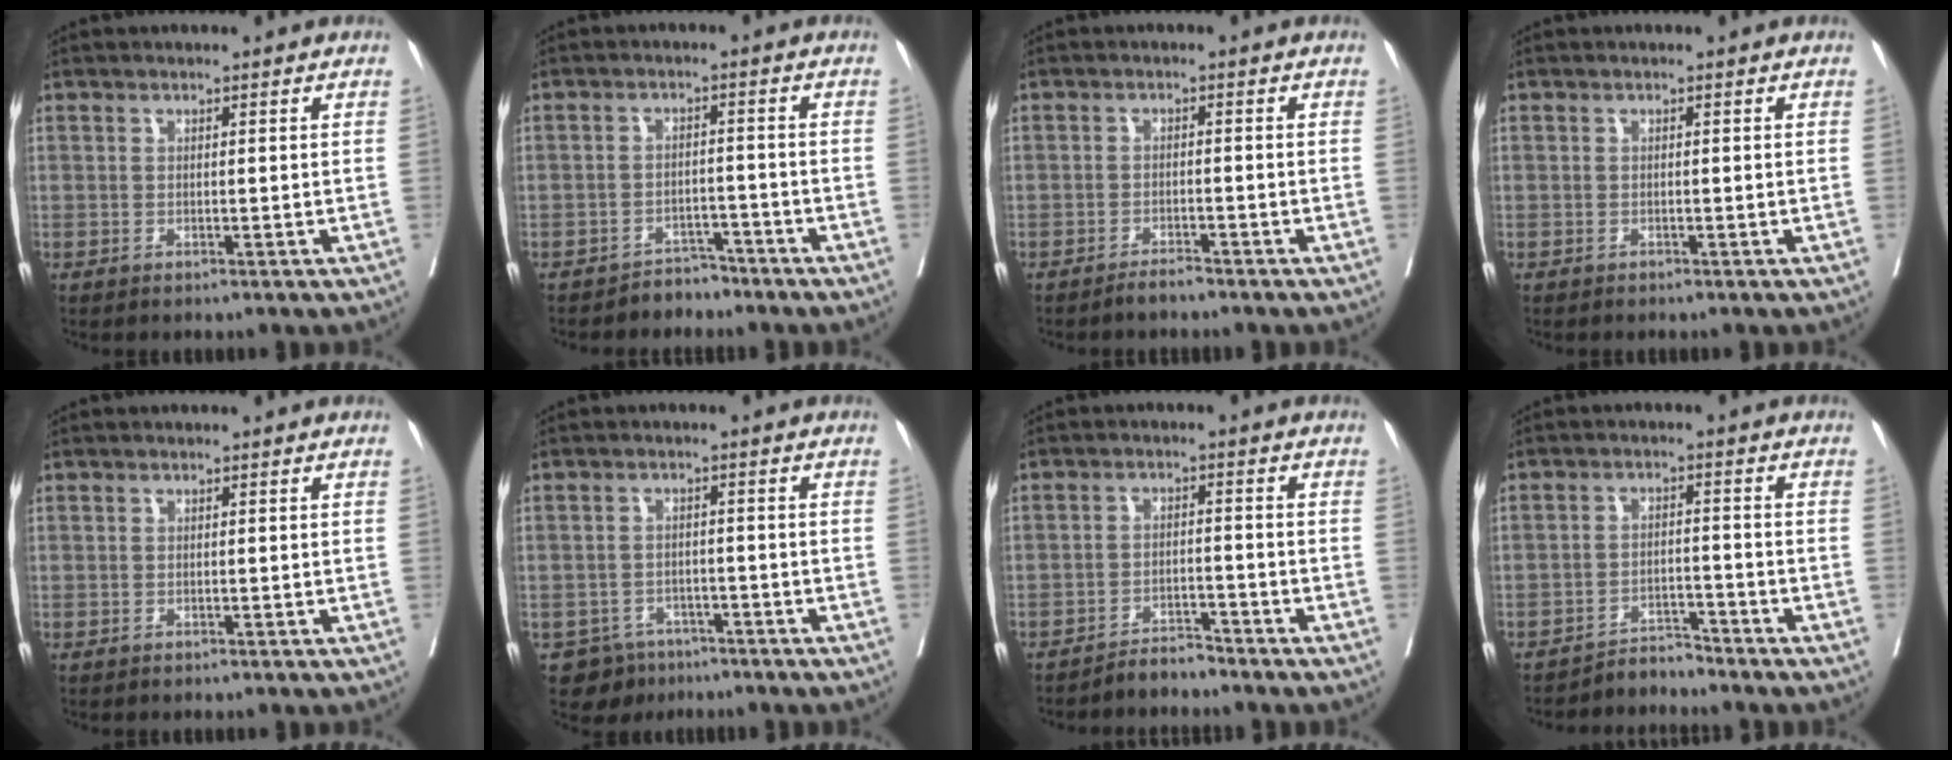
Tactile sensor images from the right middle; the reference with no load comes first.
{"total": 2.9, "force": [-2.6, 1.1, -0.3], "torque": [0.003, 0.001, -0.040]}
{"total": 1.9, "force": [-1.8, 0.1, 0.6], "torque": [-0.012, -0.003, -0.030]}
{"total": 0.0}
{"total": 0.0}
{"total": 5.0, "force": [-3.6, 3.5, 0.4], "torque": [-0.001, 0.005, -0.050]}
{"total": 3.0, "force": [-3.0, 0.3, 0.2], "torque": [-0.003, -0.010, -0.053]}
{"total": 3.2, "force": [-3.2, 0.0, -0.7], "torque": [0.015, -0.007, -0.051]}